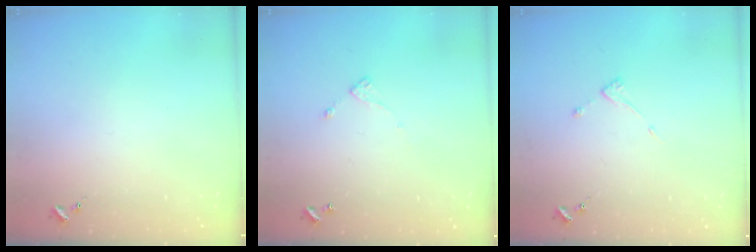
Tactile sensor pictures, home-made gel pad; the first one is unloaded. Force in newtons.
{"total": 5.8, "press": 5.8, "slide": 0.5}
{"total": 3.6, "press": 3.6, "slide": 0.3}